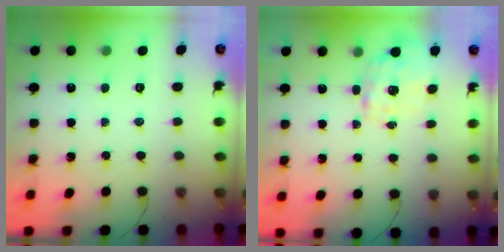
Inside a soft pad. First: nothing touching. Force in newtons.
{"total": 1.1, "press": 1.0, "slide": 0.5}